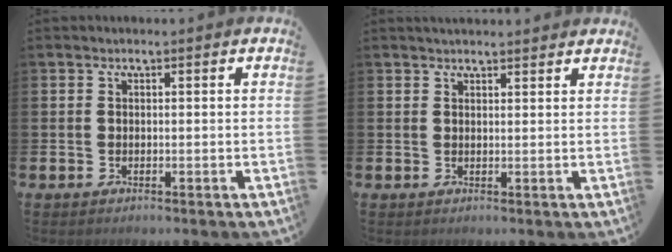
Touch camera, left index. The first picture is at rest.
{"total": 1.9, "force": [1.9, 0.2, 0.1], "torque": [0.002, -0.008, 0.034]}